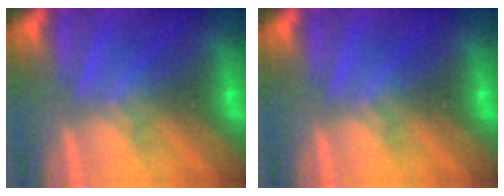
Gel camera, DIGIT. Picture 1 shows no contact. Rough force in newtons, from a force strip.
{"total": 0.0}